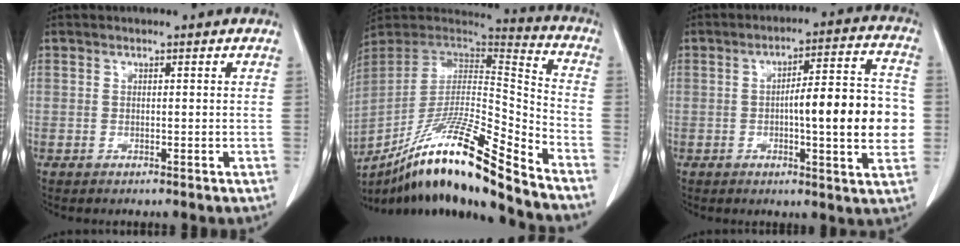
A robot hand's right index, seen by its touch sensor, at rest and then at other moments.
{"total": 21.0, "force": [-15.6, 0.3, 14.0], "torque": [-0.263, -0.016, -0.287]}
{"total": 13.4, "force": [-1.2, 2.1, 13.2], "torque": [-0.183, 0.019, -0.016]}